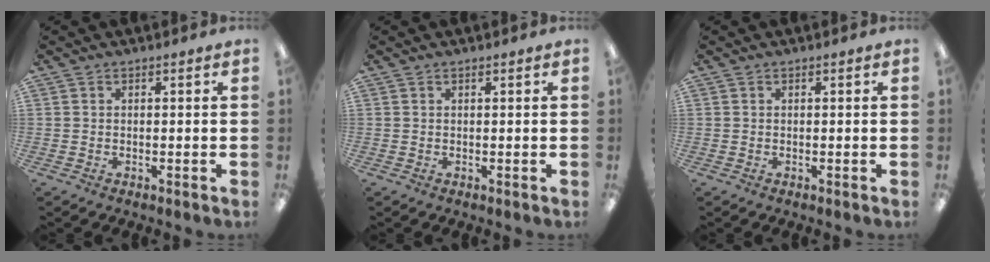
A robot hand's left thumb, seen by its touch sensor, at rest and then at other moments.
{"total": 0.5, "force": [0.4, 0.0, 0.3], "torque": [-0.006, 0.001, 0.008]}
{"total": 0.0}